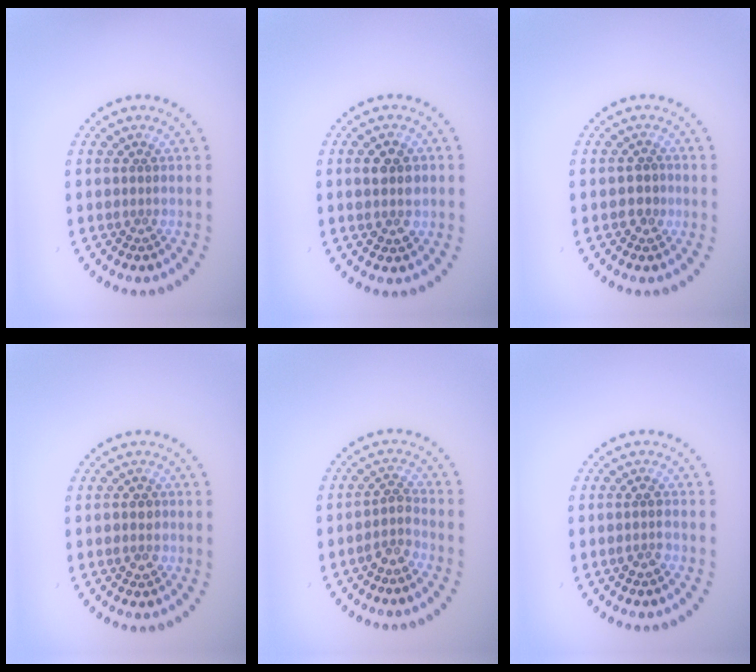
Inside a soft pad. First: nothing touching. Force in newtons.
{"total": 2.7, "press": 2.7, "slide": 0.3}
{"total": 1.9, "press": 1.8, "slide": 0.7}
{"total": 1.4, "press": 1.4, "slide": 0.5}
{"total": 2.0, "press": 1.4, "slide": 1.4}
{"total": 1.3, "press": 1.3, "slide": 0.2}